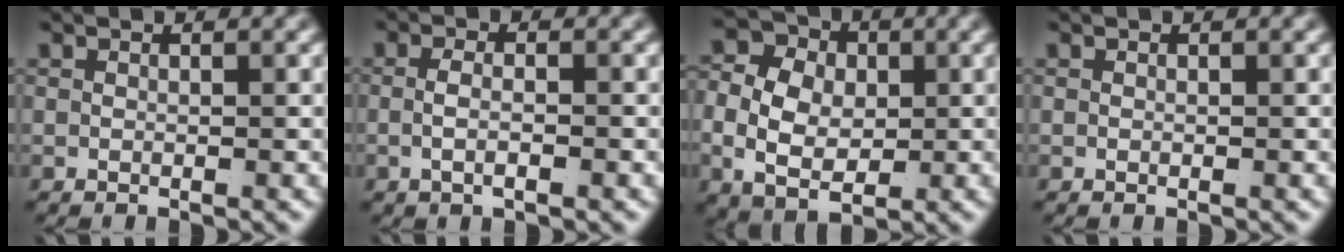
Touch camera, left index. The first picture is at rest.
{"total": 2.0, "force": [-1.0, 0.3, 1.7], "torque": [-0.040, -0.010, -0.012]}
{"total": 9.3, "force": [0.0, 7.2, 5.9], "torque": [-0.115, -0.021, 0.003]}
{"total": 0.0}